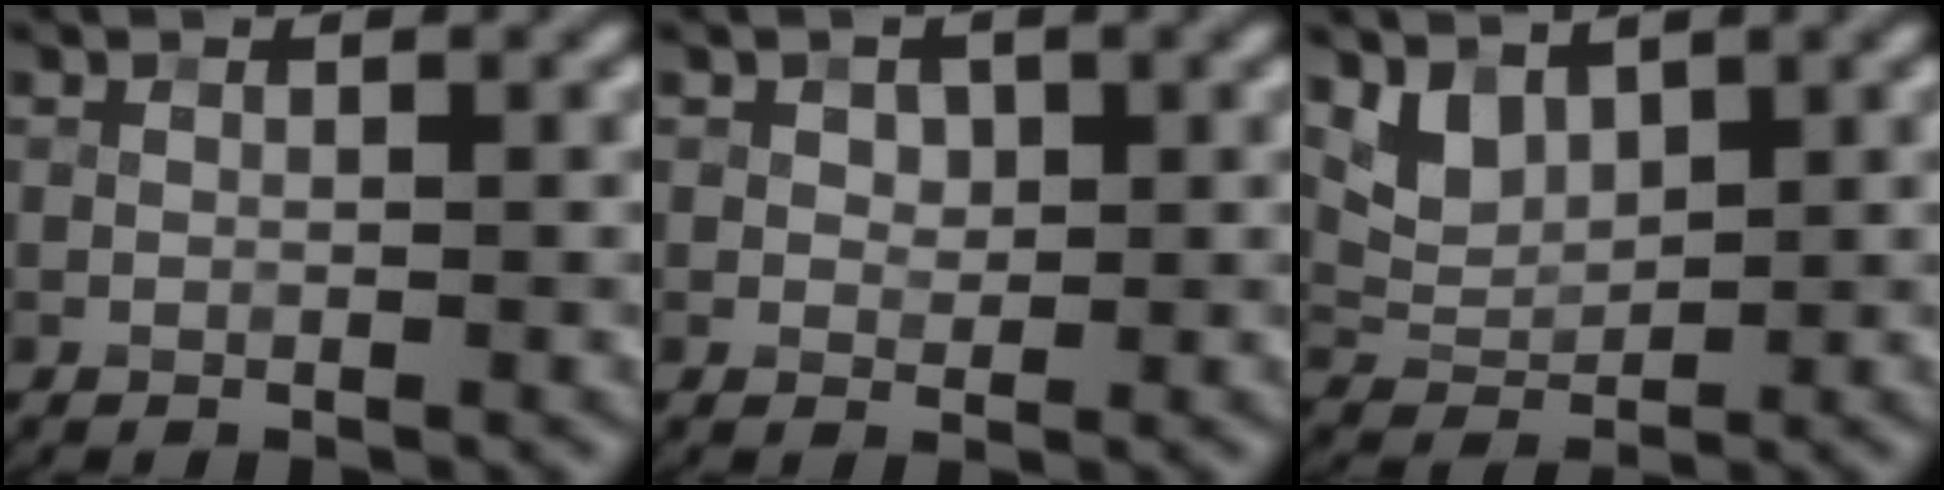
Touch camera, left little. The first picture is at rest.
{"total": 1.2, "force": [0.4, 1.0, 0.6], "torque": [-0.009, -0.003, 0.006]}
{"total": 2.9, "force": [1.9, 1.7, 1.4], "torque": [-0.034, -0.012, 0.043]}